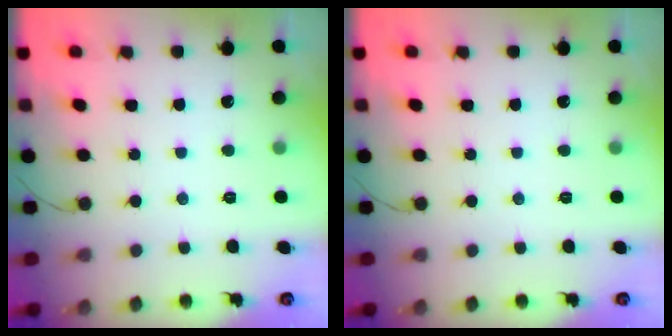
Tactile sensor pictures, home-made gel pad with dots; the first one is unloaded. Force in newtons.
{"total": 0.0}